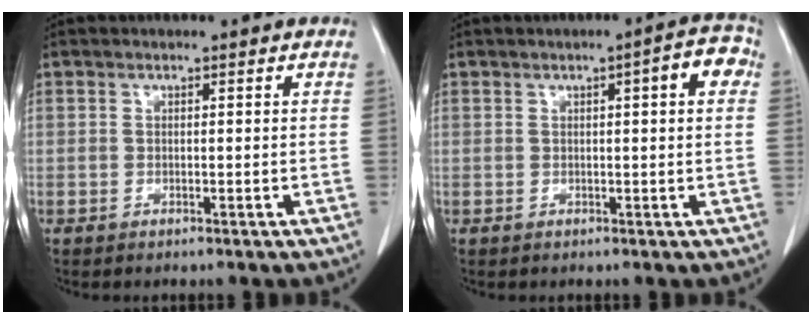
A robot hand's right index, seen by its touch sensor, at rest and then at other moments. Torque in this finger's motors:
{"motor_torque": [0.54, 0.11, 0.08, 0.02]}